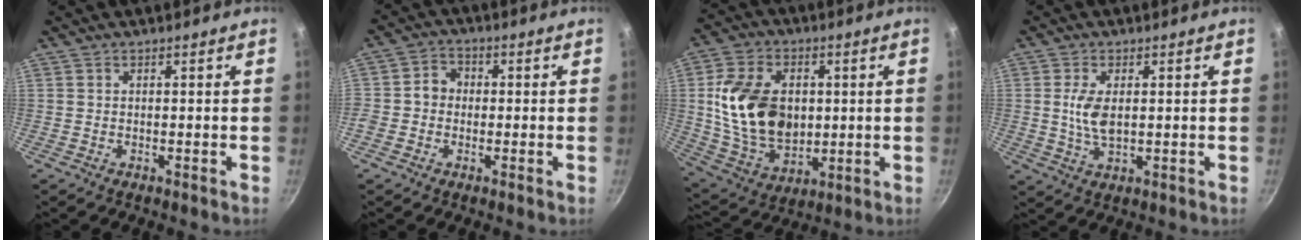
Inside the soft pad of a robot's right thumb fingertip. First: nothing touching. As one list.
[{"total": 4.6, "force": [-0.5, 4.2, 1.9], "torque": [-0.004, 0.012, -0.021]}, {"total": 18.8, "force": [1.8, 13.3, 13.2], "torque": [-0.223, -0.004, 0.043]}, {"total": 5.6, "force": [0.7, 2.8, 4.9], "torque": [-0.099, -0.004, 0.016]}]